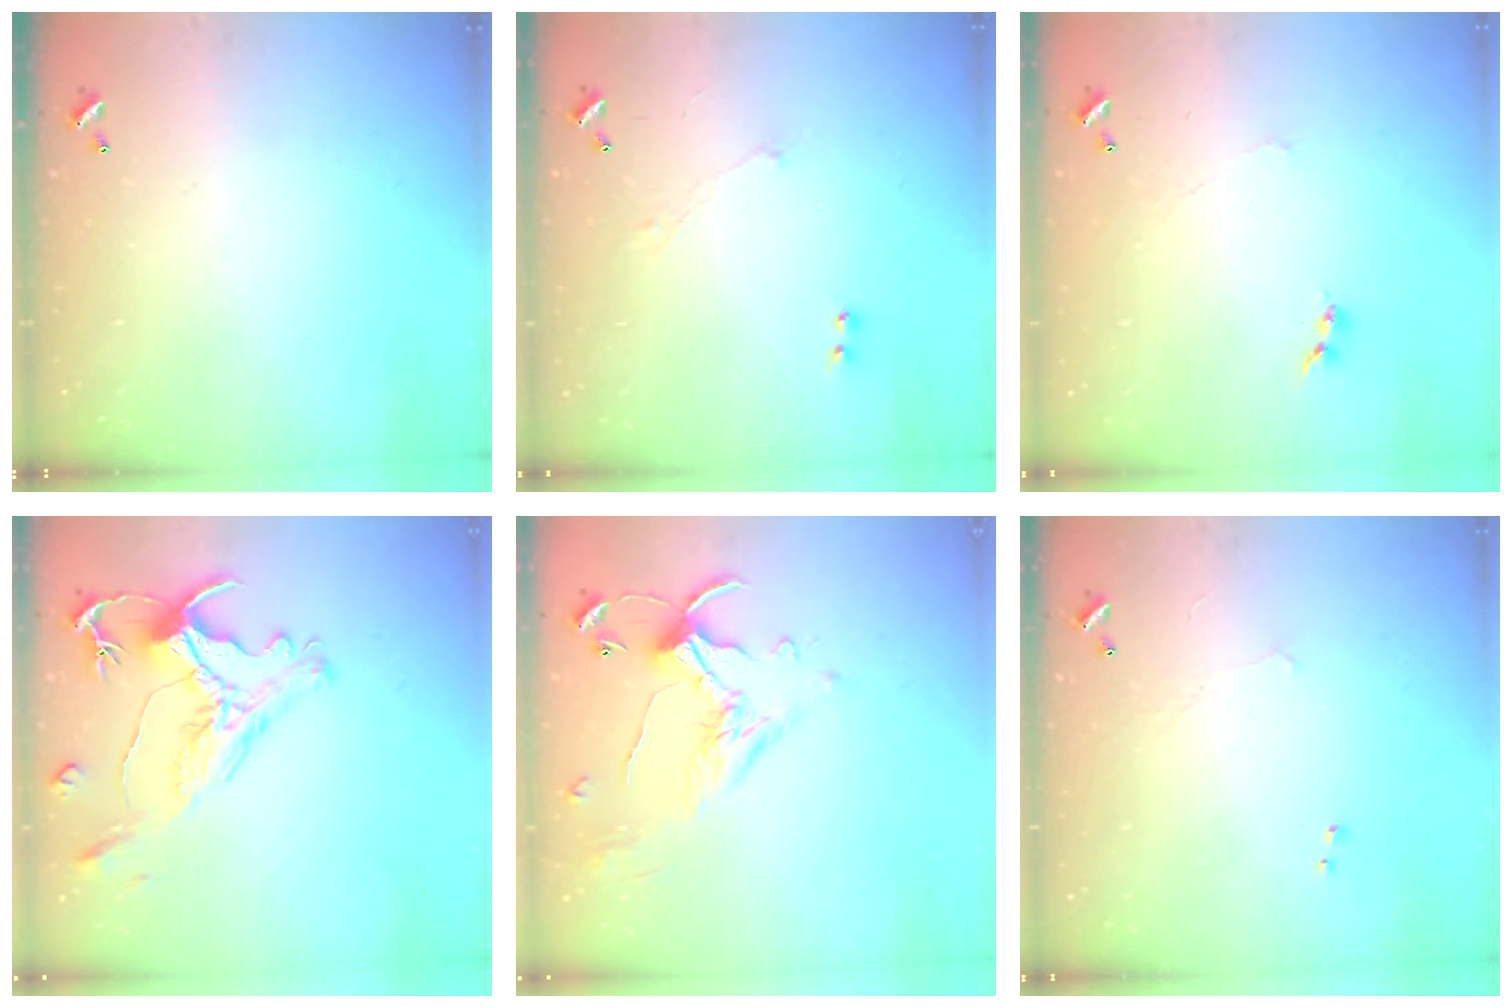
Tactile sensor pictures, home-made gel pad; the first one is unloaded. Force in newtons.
{"total": 1.0, "press": 0.9, "slide": 0.5}
{"total": 1.2, "press": 1.1, "slide": 0.3}
{"total": 2.8, "press": 2.5, "slide": 1.3}
{"total": 1.1, "press": 0.5, "slide": 1.0}
{"total": 0.7, "press": 0.1, "slide": 0.7}